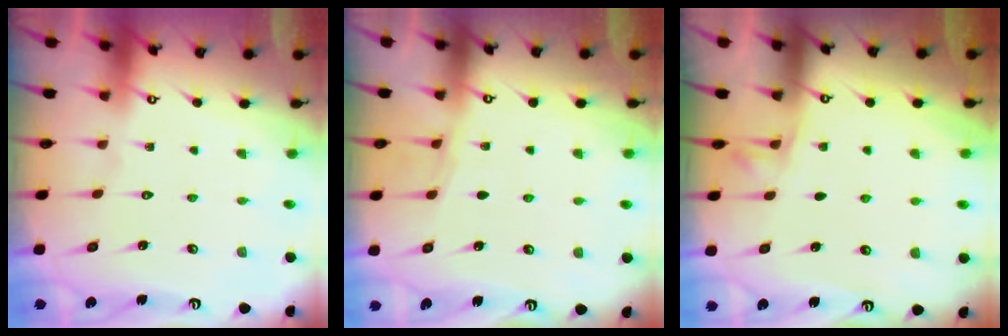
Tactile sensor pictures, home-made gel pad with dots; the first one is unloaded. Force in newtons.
{"total": 4.2, "press": 4.2, "slide": 0.6}
{"total": 2.4, "press": 2.4, "slide": 0.5}